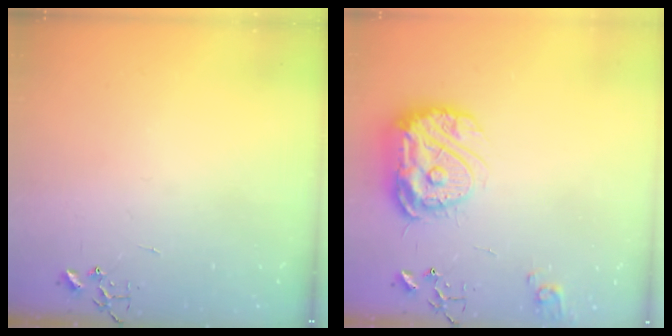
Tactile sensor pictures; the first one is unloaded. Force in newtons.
{"total": 17.3, "press": 17.2, "slide": 1.9}